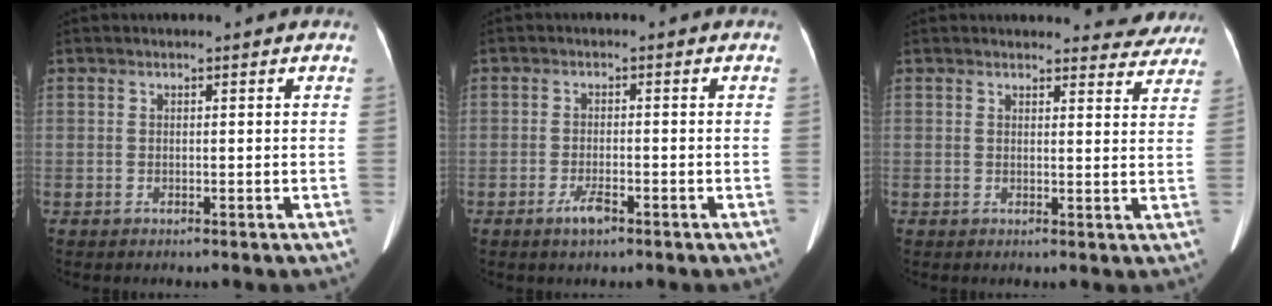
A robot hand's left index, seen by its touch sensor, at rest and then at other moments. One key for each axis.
{"total": 2.8, "fx": -1.8, "fy": 0.7, "fz": 2.0, "tx": -0.042, "ty": -0.001, "tz": -0.032}
{"total": 7.7, "fx": 7.4, "fy": 2.1, "fz": 0.4, "tx": 0.028, "ty": -0.018, "tz": 0.054}